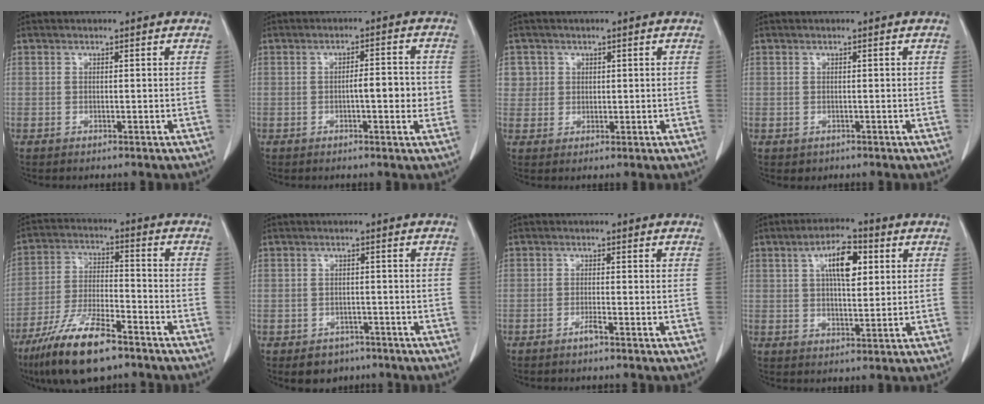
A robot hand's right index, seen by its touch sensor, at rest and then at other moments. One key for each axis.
{"total": 5.0, "fx": -0.6, "fy": 1.2, "fz": 4.8, "tx": -0.071, "ty": 0.006, "tz": -0.008}
{"total": 3.1, "fx": 1.1, "fy": 2.9, "fz": -0.2, "tx": 0.023, "ty": 0.002, "tz": 0.018}
{"total": 0.9, "fx": -0.2, "fy": 0.8, "fz": 0.1, "tx": -0.005, "ty": 0.003, "tz": 0.002}
{"total": 13.6, "fx": -9.4, "fy": 3.2, "fz": 9.4, "tx": -0.183, "ty": -0.020, "tz": -0.169}
{"total": 4.1, "fx": -2.6, "fy": 3.0, "fz": 0.7, "tx": -0.006, "ty": 0.009, "tz": -0.032}
{"total": 1.3, "fx": -1.0, "fy": -0.2, "fz": 0.9, "tx": -0.019, "ty": 0.000, "tz": -0.019}
{"total": 7.7, "fx": 2.5, "fy": 2.6, "fz": 6.8, "tx": -0.118, "ty": 0.011, "tz": 0.040}